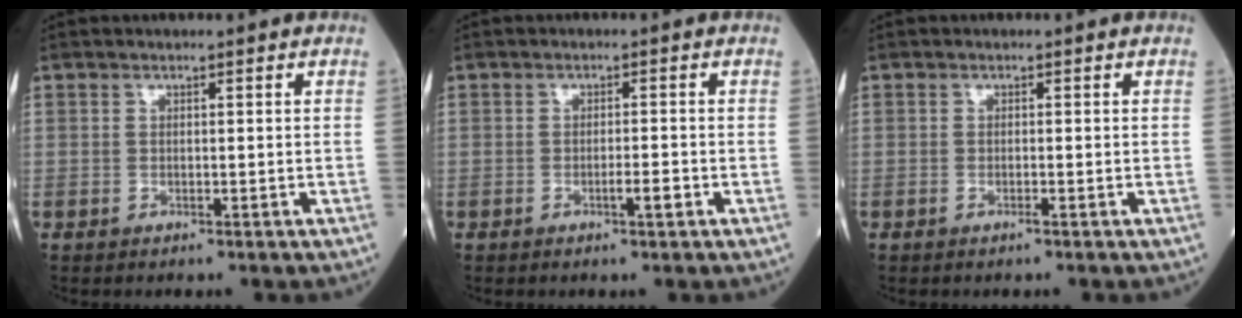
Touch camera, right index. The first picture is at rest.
{"total": 1.9, "force": [-0.8, 0.1, 1.7], "torque": [-0.024, -0.002, -0.014]}
{"total": 0.8, "force": [-0.4, -0.4, 0.5], "torque": [-0.011, -0.001, -0.006]}